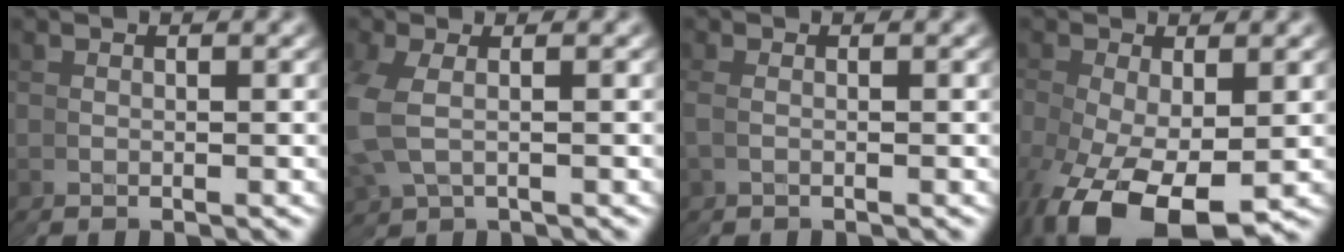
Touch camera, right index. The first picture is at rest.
{"total": 1.5, "force": [0.7, 0.9, -0.9], "torque": [-0.015, -0.003, 0.018]}
{"total": 1.0, "force": [0.0, -0.5, -0.9], "torque": [0.002, 0.001, -0.003]}
{"total": 7.1, "force": [-3.2, 3.7, 5.1], "torque": [-0.104, -0.022, -0.040]}